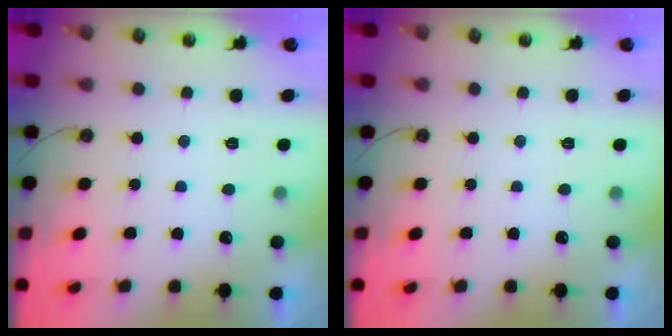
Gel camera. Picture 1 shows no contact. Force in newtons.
{"total": 0.0}